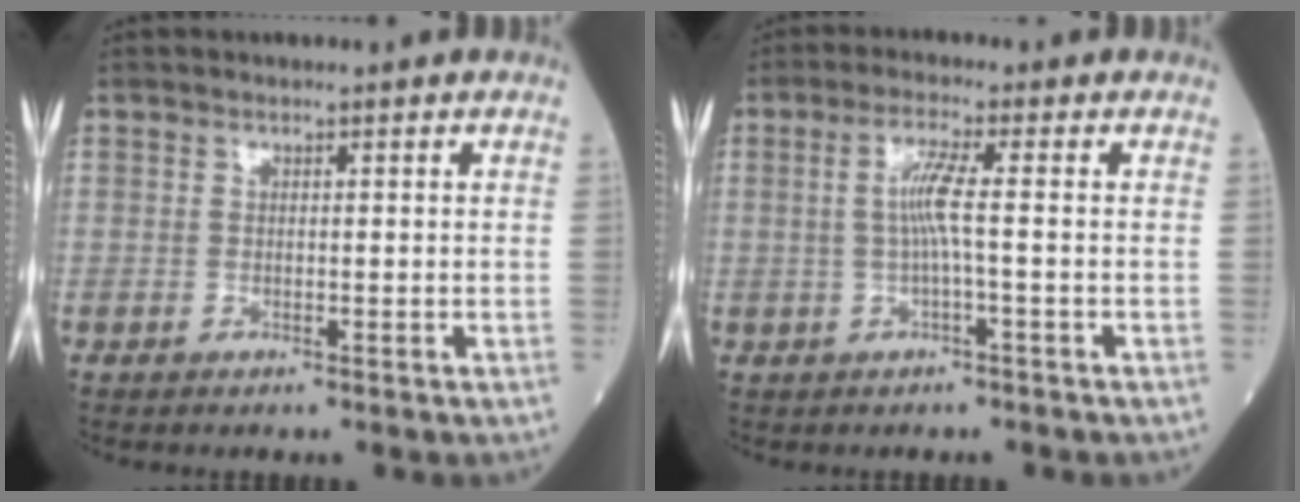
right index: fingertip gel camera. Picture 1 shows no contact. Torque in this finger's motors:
{"motor_torque": [0.17, -0.12, 0.31, 0.10]}